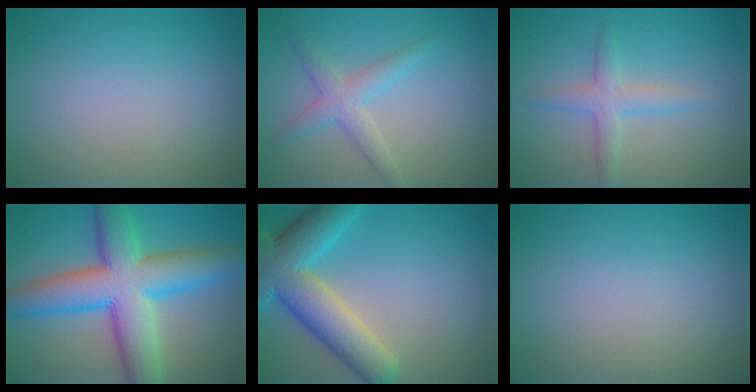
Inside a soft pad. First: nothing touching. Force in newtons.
{"total": 2.8, "press": 2.8, "slide": 0.0}
{"total": 2.7, "press": 2.7, "slide": 0.1}
{"total": 11.3, "press": 11.3, "slide": 0.1}
{"total": 8.8, "press": 8.8, "slide": 0.5}
{"total": 0.0}